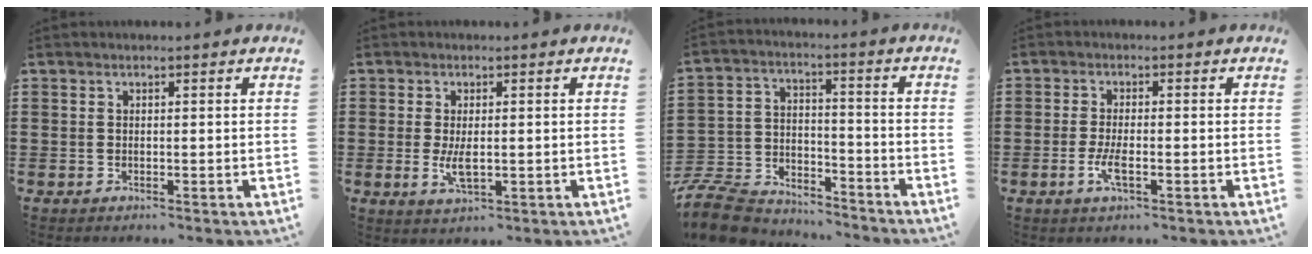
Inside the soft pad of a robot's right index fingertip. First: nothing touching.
{"total": 3.5, "force": [-0.2, 1.3, 3.2], "torque": [-0.073, -0.004, -0.008]}
{"total": 9.9, "force": [-9.2, 2.8, 2.2], "torque": [-0.065, 0.019, -0.187]}
{"total": 3.4, "force": [-1.3, 0.7, 3.1], "torque": [-0.071, -0.007, -0.029]}